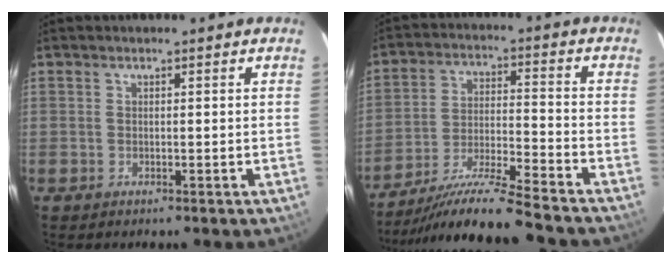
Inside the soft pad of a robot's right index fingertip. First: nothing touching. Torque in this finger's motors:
{"motor_torque": [1.13, -1.01, 0.46, 0.09]}